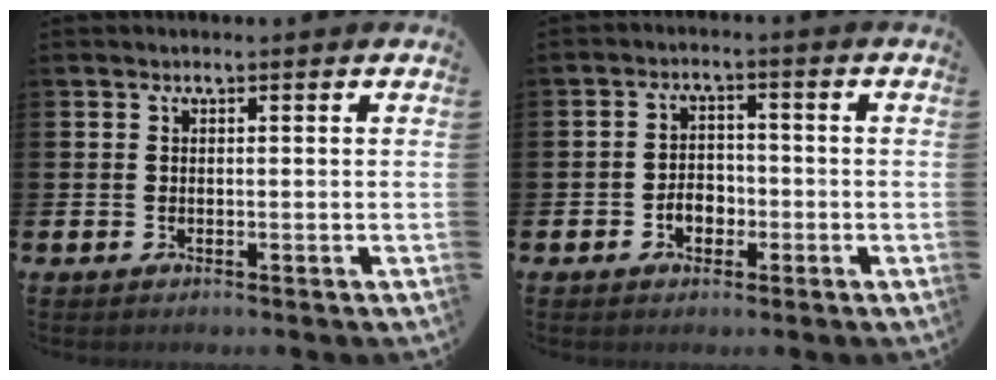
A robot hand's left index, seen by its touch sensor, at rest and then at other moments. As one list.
[{"total": 3.0, "force": [-1.2, 2.3, 1.7], "torque": [-0.013, -0.005, -0.030]}]